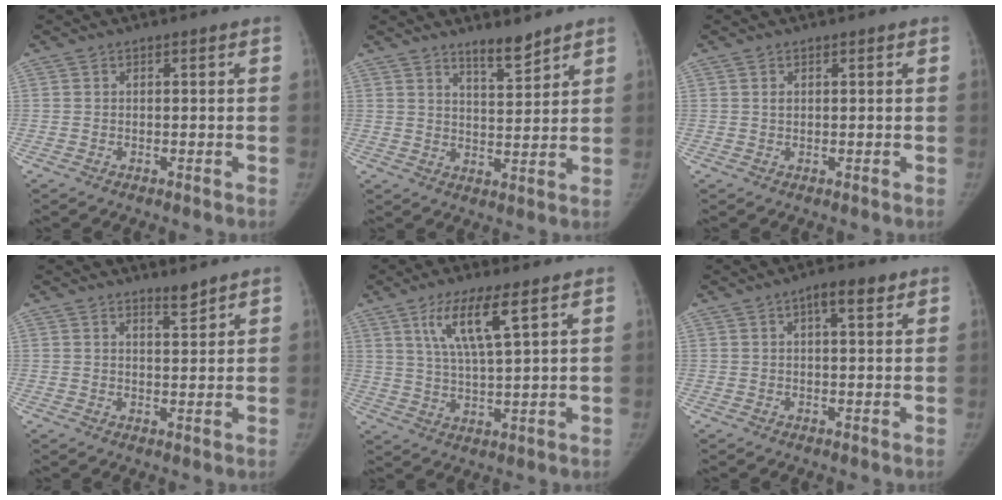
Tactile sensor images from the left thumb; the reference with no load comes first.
{"total": 5.3, "force": [4.5, 1.2, 2.6], "torque": [-0.026, -0.042, 0.074]}
{"total": 0.9, "force": [0.4, 0.6, 0.5], "torque": [-0.006, -0.001, 0.006]}
{"total": 2.3, "force": [2.2, 0.4, 0.7], "torque": [-0.001, -0.023, 0.037]}
{"total": 9.4, "force": [4.7, 1.6, 8.0], "torque": [-0.159, -0.023, 0.096]}
{"total": 4.1, "force": [2.0, 1.5, 3.3], "torque": [-0.040, 0.000, 0.027]}